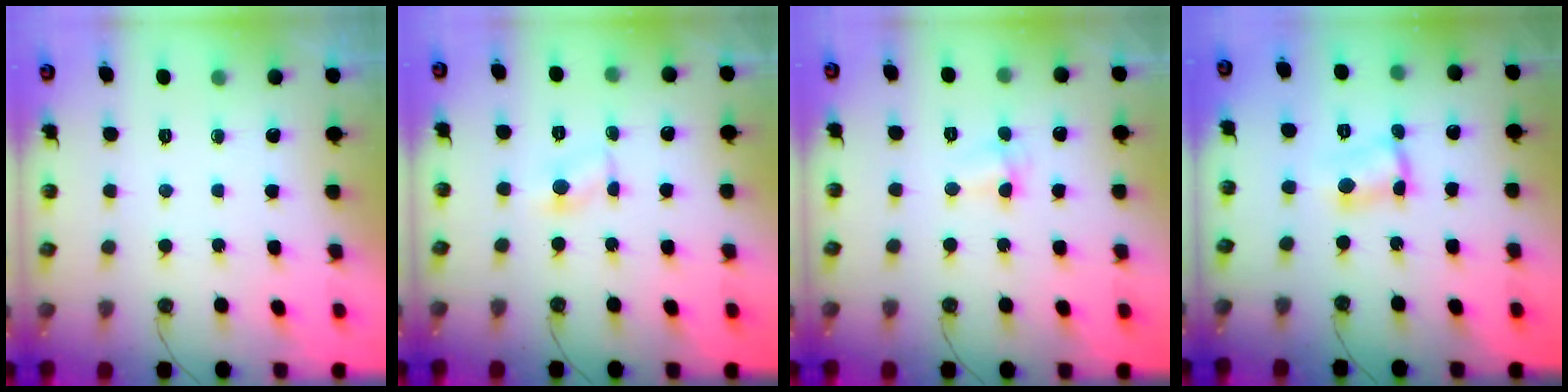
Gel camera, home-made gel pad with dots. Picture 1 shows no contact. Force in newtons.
{"total": 2.3, "press": 2.3, "slide": 0.2}
{"total": 2.5, "press": 2.4, "slide": 0.5}
{"total": 2.3, "press": 2.2, "slide": 0.6}